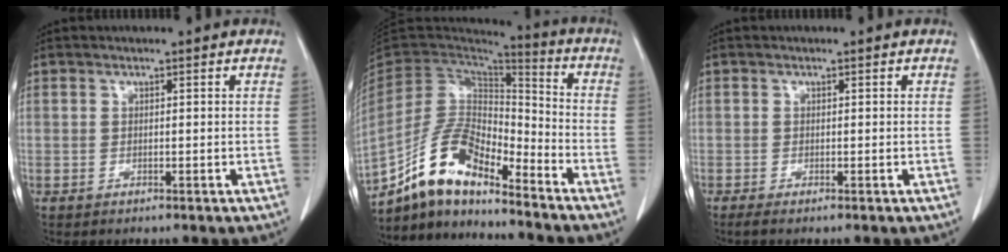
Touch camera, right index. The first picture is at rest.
{"total": 13.0, "force": [-10.3, 3.9, 6.8], "torque": [-0.130, 0.024, -0.191]}
{"total": 0.8, "force": [-0.6, -0.1, 0.5], "torque": [-0.011, -0.002, -0.013]}